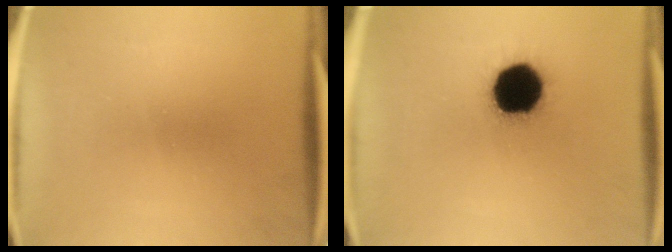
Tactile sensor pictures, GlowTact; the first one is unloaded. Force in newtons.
{"total": 18.5}